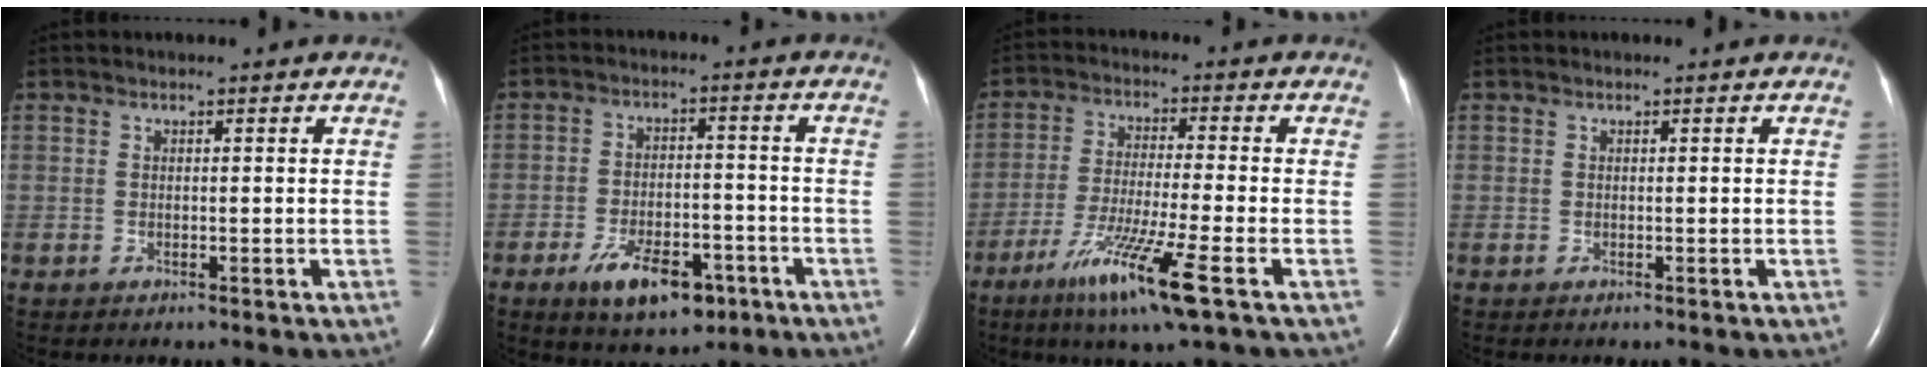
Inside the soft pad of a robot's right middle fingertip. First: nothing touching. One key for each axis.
{"total": 9.6, "fx": -5.4, "fy": 4.3, "fz": 6.6, "tx": -0.117, "ty": -0.005, "tz": -0.081}
{"total": 11.2, "fx": -5.9, "fy": -0.6, "fz": 9.5, "tx": -0.188, "ty": -0.033, "tz": -0.107}
{"total": 0.0}